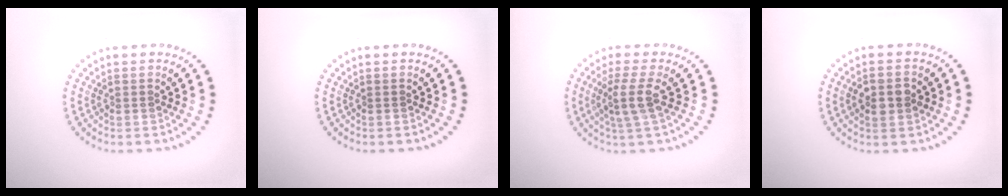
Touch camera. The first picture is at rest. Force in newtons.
{"total": 0.0}
{"total": 3.0, "press": 2.4, "slide": 1.7}
{"total": 2.9, "press": 2.9, "slide": 0.1}